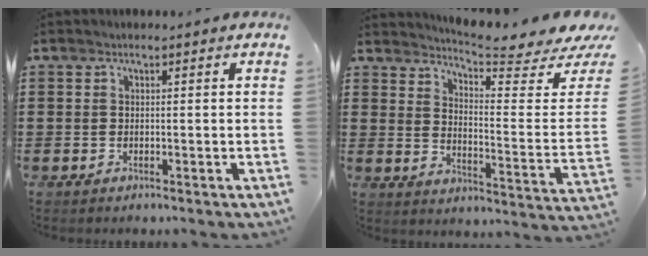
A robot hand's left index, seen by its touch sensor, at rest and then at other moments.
{"total": 5.8, "force": [5.3, 0.0, 2.3], "torque": [-0.059, -0.059, 0.086]}